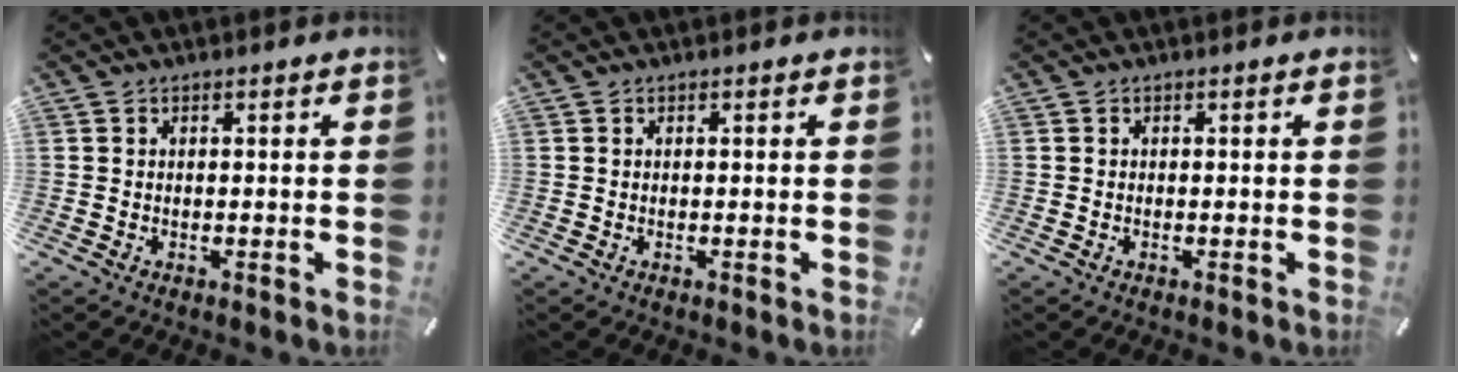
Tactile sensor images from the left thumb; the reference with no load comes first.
{"total": 0.0}
{"total": 0.0}